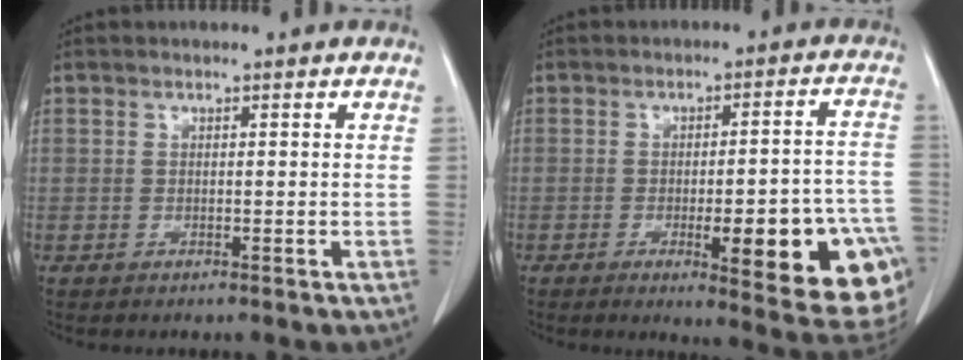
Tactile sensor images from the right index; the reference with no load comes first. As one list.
[{"total": 17.8, "force": [-6.4, 3.1, 16.3], "torque": [-0.113, 0.014, -0.066]}]